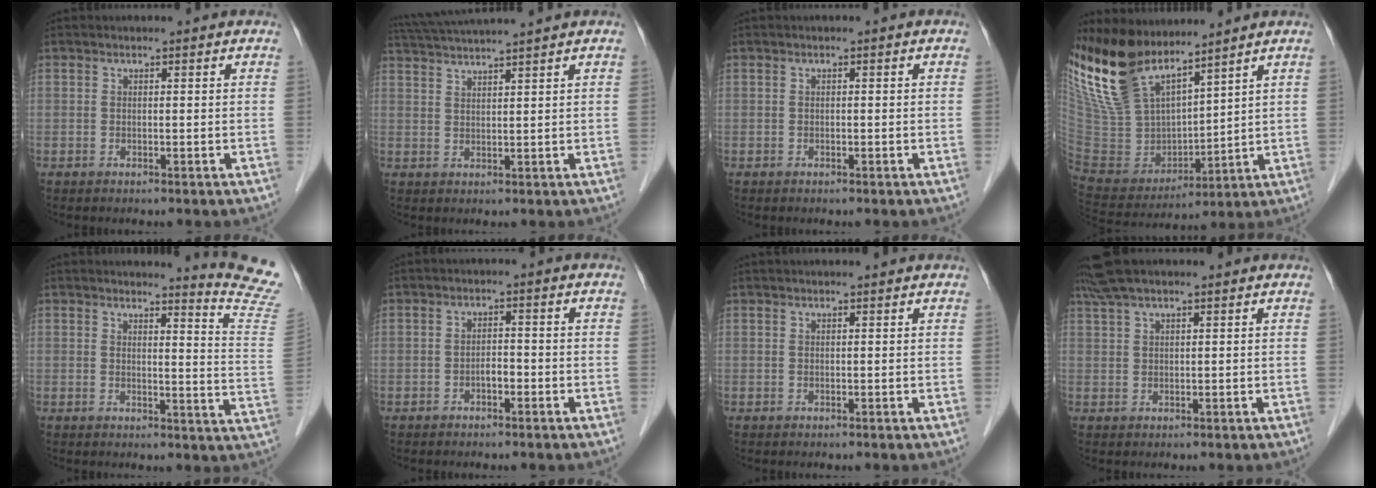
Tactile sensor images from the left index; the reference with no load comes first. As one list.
[{"total": 8.1, "force": [7.3, -1.6, 3.0], "torque": [-0.057, 0.020, 0.123]}, {"total": 0.0}, {"total": 16.1, "force": [12.9, 5.2, 8.2], "torque": [-0.179, 0.002, 0.264]}, {"total": 11.1, "force": [10.8, -2.3, 1.5], "torque": [-0.019, -0.128, 0.101]}, {"total": 1.7, "force": [-1.1, 0.7, 1.1], "torque": [-0.015, 0.001, -0.020]}, {"total": 2.7, "force": [2.5, 0.0, 1.0], "torque": [-0.008, 0.022, 0.035]}, {"total": 4.6, "force": [3.6, 1.2, 2.5], "torque": [-0.059, 0.027, 0.076]}]